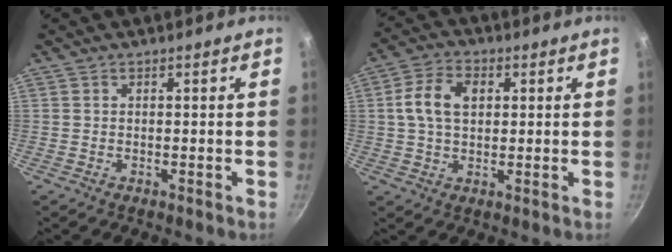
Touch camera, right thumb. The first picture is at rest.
{"total": 8.3, "force": [1.6, 5.5, 6.0], "torque": [-0.102, 0.013, 0.022]}